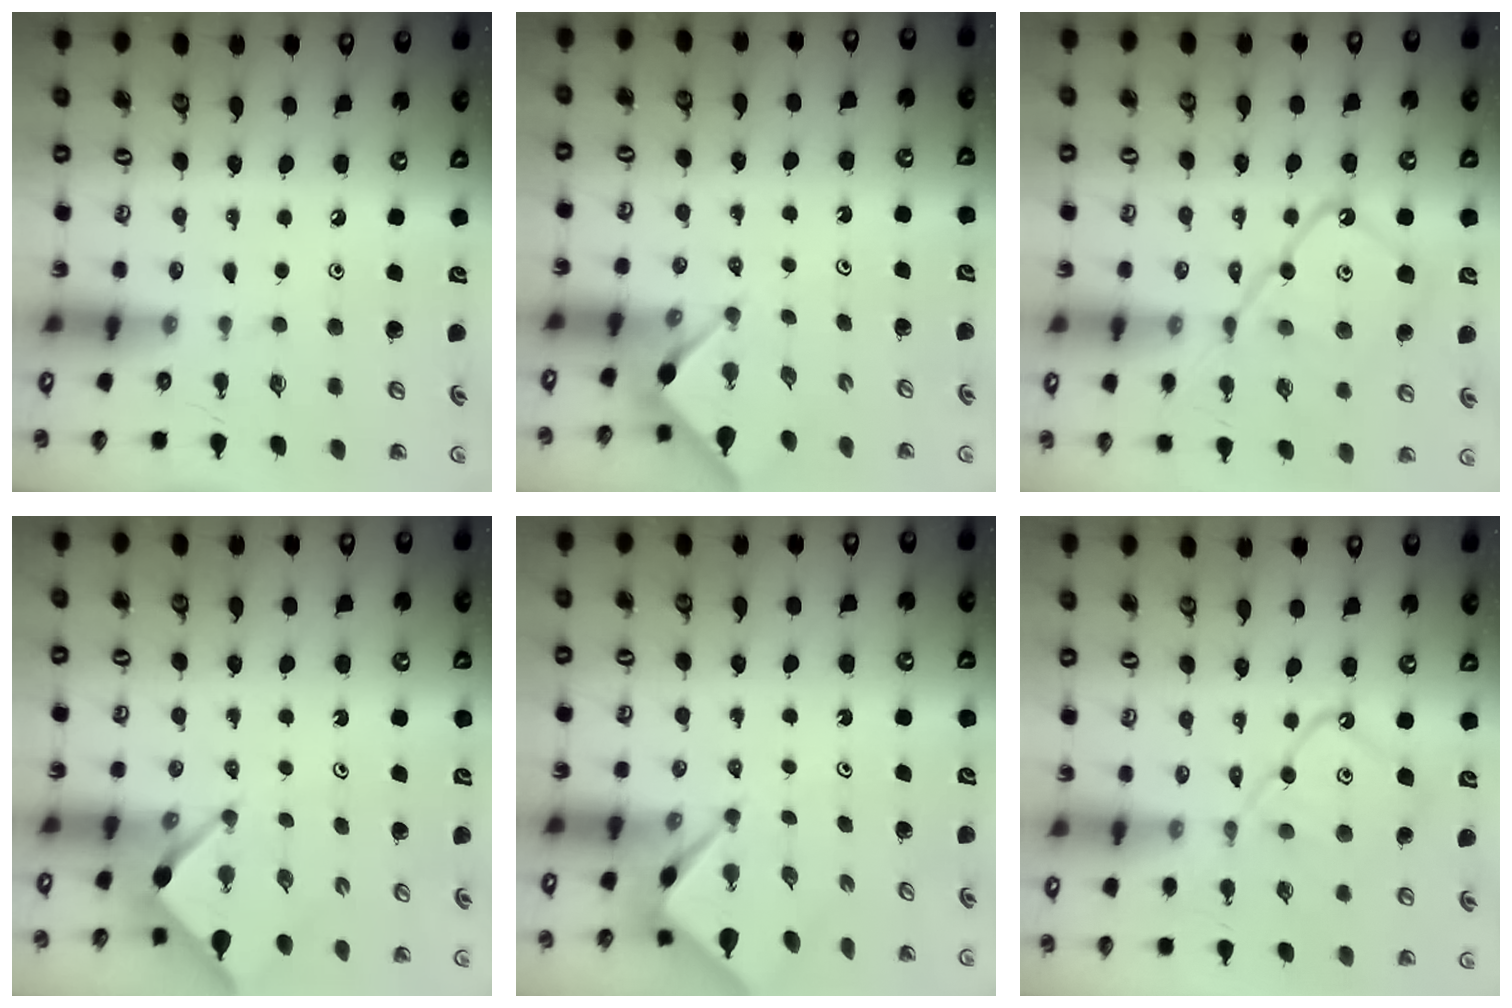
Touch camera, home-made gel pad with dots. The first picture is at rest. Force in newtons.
{"total": 2.8, "press": 2.8, "slide": 0.4}
{"total": 16.0, "press": 15.9, "slide": 1.6}
{"total": 2.6, "press": 2.6, "slide": 0.2}
{"total": 2.5, "press": 2.5, "slide": 0.1}
{"total": 12.5, "press": 12.5, "slide": 1.2}